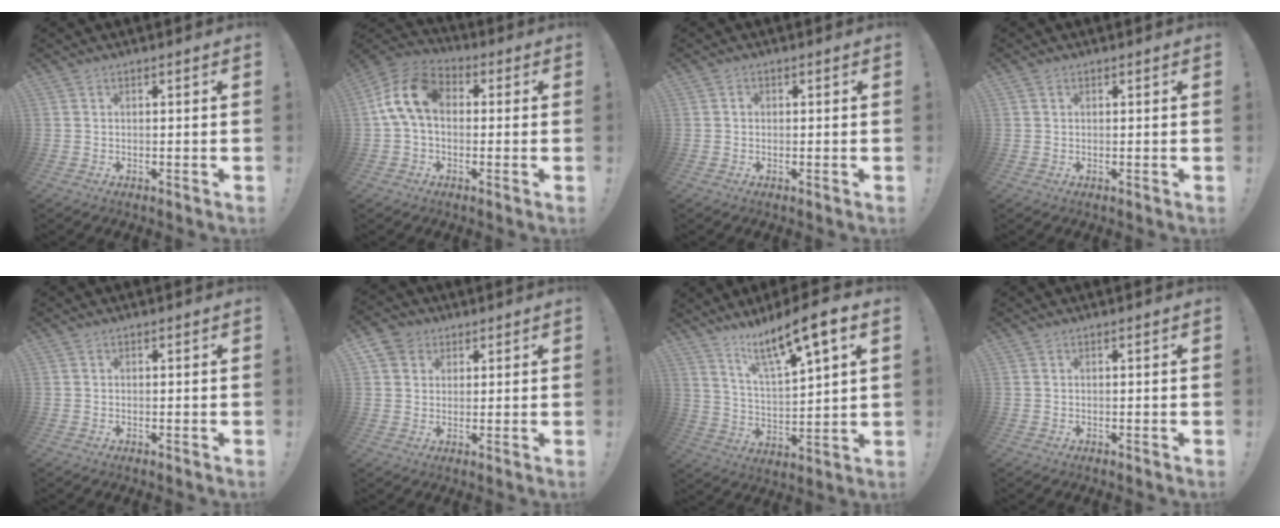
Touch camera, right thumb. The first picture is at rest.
{"total": 13.3, "force": [1.7, 8.7, 10.0], "torque": [-0.198, 0.021, 0.036]}
{"total": 0.9, "force": [-0.2, 0.8, 0.3], "torque": [-0.001, 0.001, -0.005]}
{"total": 0.8, "force": [0.5, 0.6, 0.1], "torque": [0.002, -0.001, 0.009]}
{"total": 0.0}
{"total": 5.6, "force": [2.5, 4.8, 1.1], "torque": [-0.017, -0.011, 0.050]}
{"total": 13.3, "force": [9.5, 1.9, 9.2], "torque": [-0.166, -0.057, 0.152]}
{"total": 0.0}